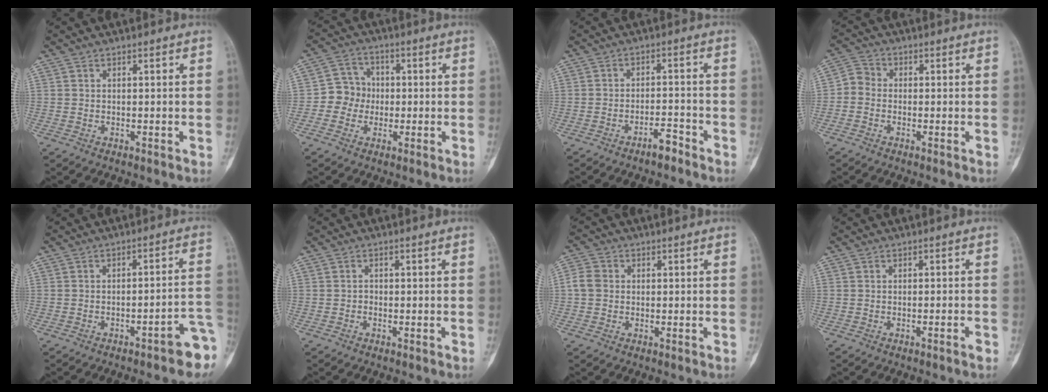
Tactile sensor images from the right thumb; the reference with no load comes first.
{"total": 6.2, "force": [-0.8, 5.9, 1.8], "torque": [0.006, 0.016, -0.027]}
{"total": 3.5, "force": [-2.8, 0.9, 1.9], "torque": [-0.031, 0.024, -0.047]}
{"total": 3.4, "force": [-0.9, 2.8, 1.7], "torque": [-0.023, 0.009, -0.035]}
{"total": 7.5, "force": [-4.3, 1.5, 6.0], "torque": [-0.056, 0.038, -0.050]}
{"total": 0.6, "force": [-0.3, 0.4, 0.2], "torque": [0.002, 0.003, -0.011]}
{"total": 3.5, "force": [0.0, 3.0, 1.7], "torque": [-0.032, 0.009, -0.008]}
{"total": 1.3, "force": [-0.9, 0.0, 1.0], "torque": [-0.021, 0.004, -0.011]}